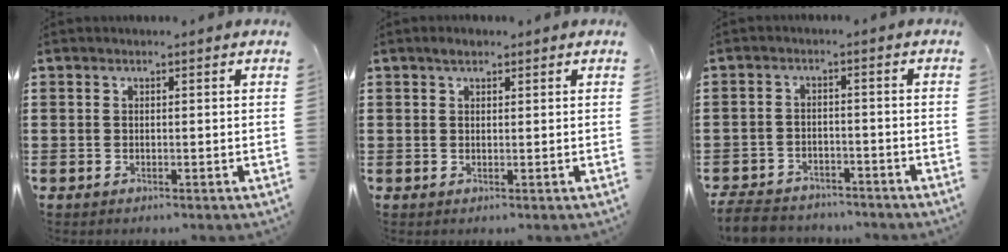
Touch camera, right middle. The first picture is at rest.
{"total": 1.4, "force": [1.0, 0.8, 0.6], "torque": [-0.013, 0.006, 0.018]}
{"total": 4.7, "force": [-4.5, 1.2, 0.5], "torque": [-0.020, 0.004, -0.094]}